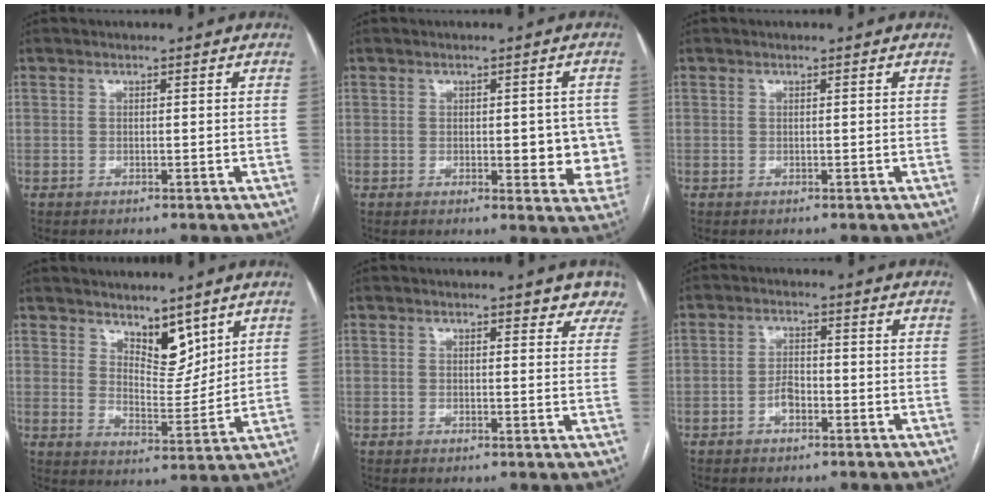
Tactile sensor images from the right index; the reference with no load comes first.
{"total": 7.2, "force": [-0.5, 3.4, 6.3], "torque": [-0.053, 0.006, -0.001]}
{"total": 0.0}
{"total": 6.7, "force": [4.7, 3.0, 3.8], "torque": [-0.058, -0.010, 0.086]}
{"total": 4.9, "force": [4.2, 1.7, 1.9], "torque": [0.001, -0.009, 0.030]}
{"total": 2.8, "force": [-1.4, 1.4, 2.0], "torque": [-0.035, 0.007, -0.026]}